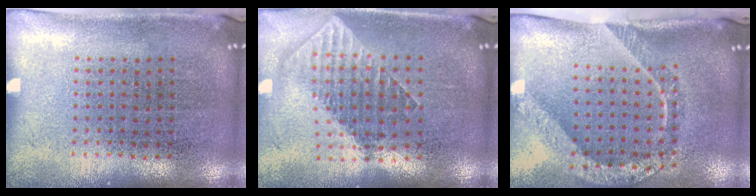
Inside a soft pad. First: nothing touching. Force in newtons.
{"total": 1.9, "press": 1.5, "slide": 1.1}
{"total": 2.3, "press": 1.5, "slide": 1.7}